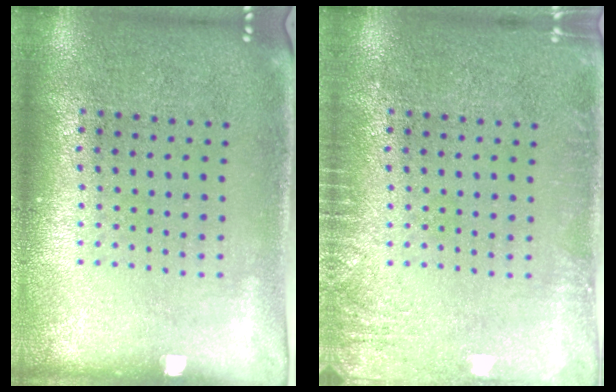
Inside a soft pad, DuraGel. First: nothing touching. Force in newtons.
{"total": 2.0, "press": 1.9, "slide": 0.2}